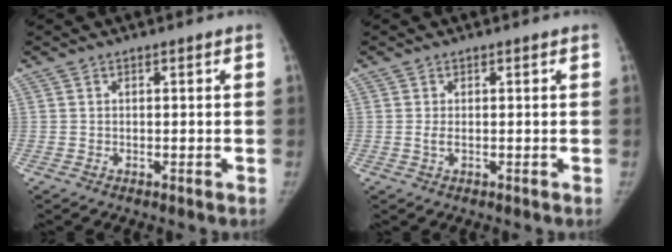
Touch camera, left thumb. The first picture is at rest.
{"total": 1.2, "force": [0.0, 0.5, 1.0], "torque": [-0.025, -0.001, 0.002]}